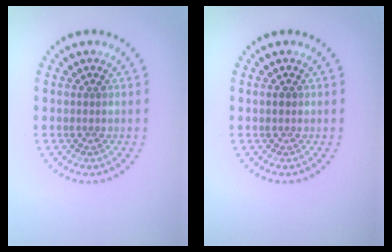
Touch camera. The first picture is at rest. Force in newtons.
{"total": 0.9, "press": 0.9, "slide": 0.2}